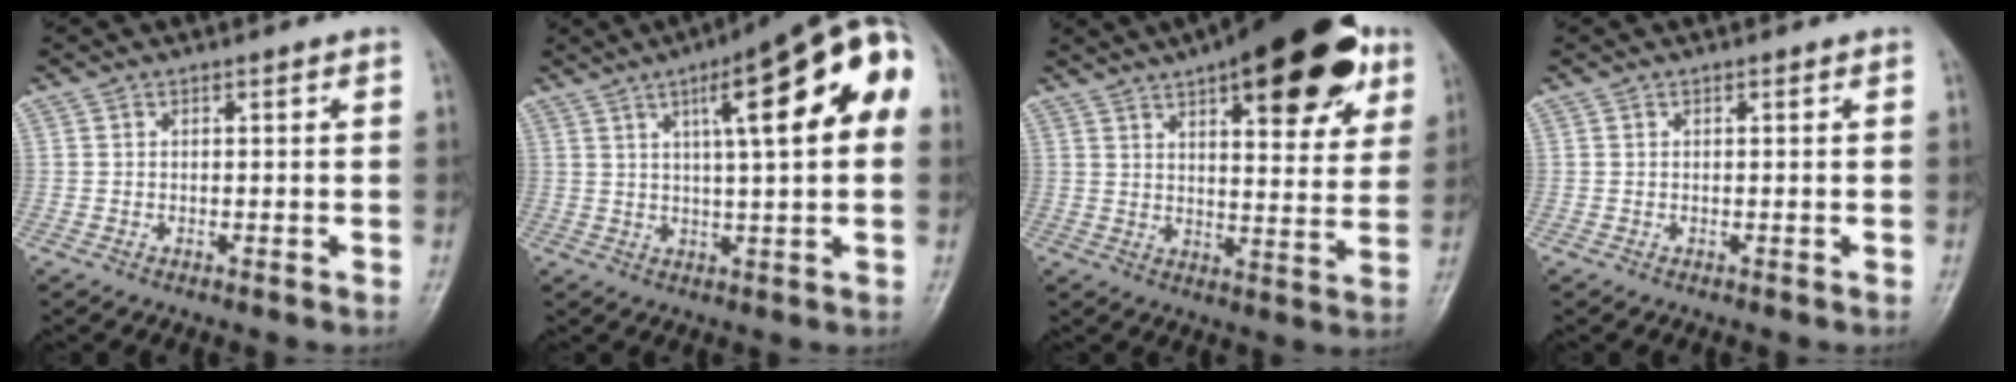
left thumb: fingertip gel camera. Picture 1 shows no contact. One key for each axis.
{"total": 17.9, "fx": 5.1, "fy": 4.2, "fz": 16.6, "tx": -0.207, "ty": 0.018, "tz": 0.062}
{"total": 23.1, "fx": 12.2, "fy": 8.4, "fz": 17.7, "tx": -0.214, "ty": -0.018, "tz": 0.169}
{"total": 0.0}